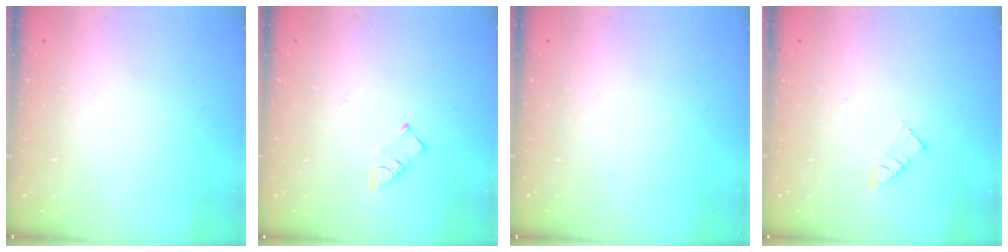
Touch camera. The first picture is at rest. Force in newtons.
{"total": 3.4, "press": 3.3, "slide": 0.5}
{"total": 0.0}
{"total": 4.6, "press": 4.6, "slide": 0.2}